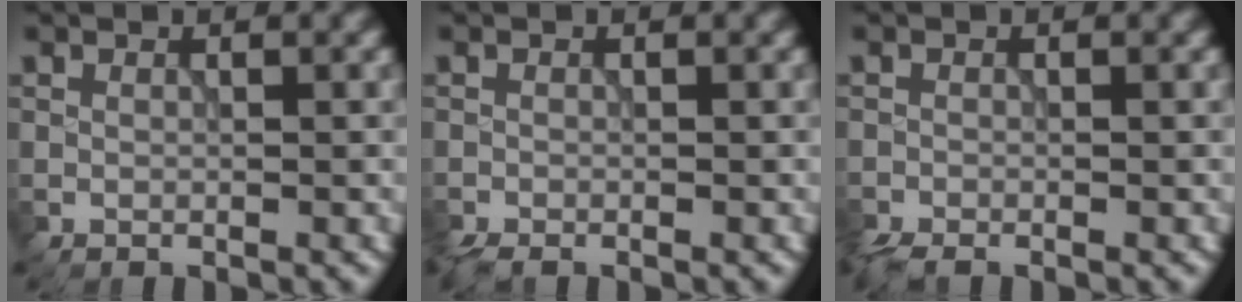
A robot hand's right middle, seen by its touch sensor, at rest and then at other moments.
{"total": 1.0, "force": [-0.9, 0.2, 0.3], "torque": [-0.012, -0.006, -0.021]}
{"total": 1.3, "force": [-1.3, 0.3, 0.4], "torque": [-0.013, -0.007, -0.031]}